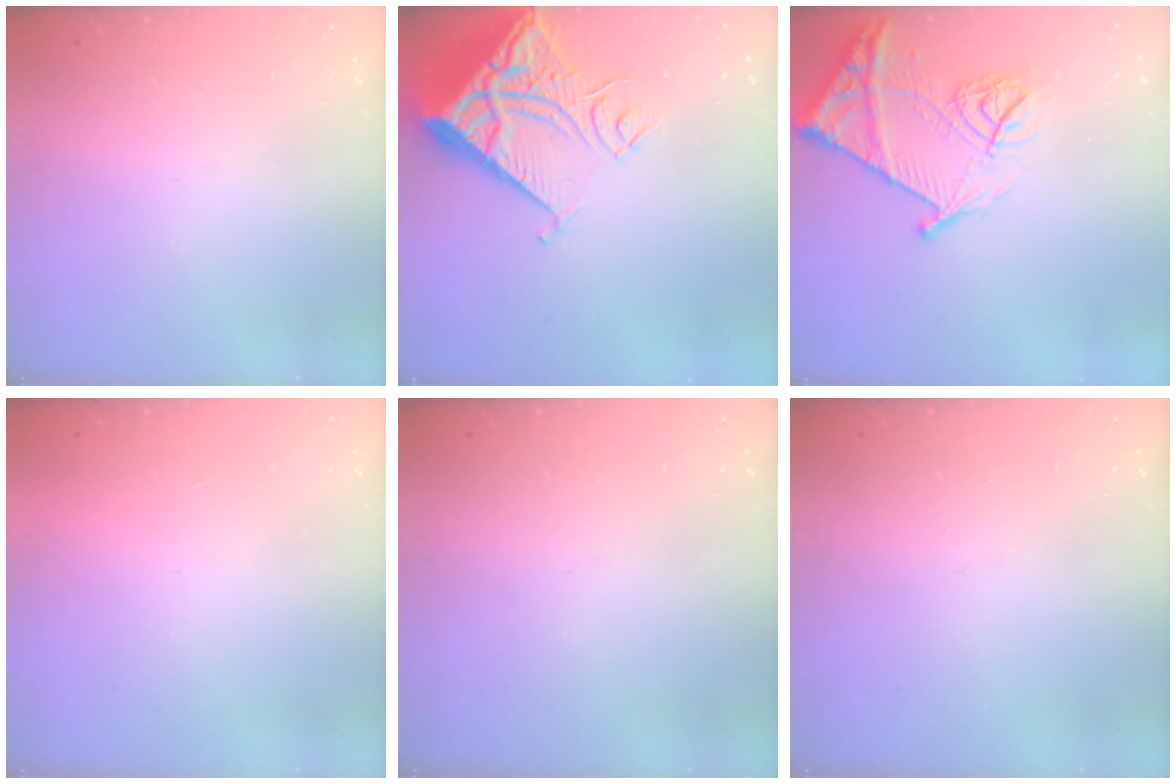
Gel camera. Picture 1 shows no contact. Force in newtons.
{"total": 11.2, "press": 11.1, "slide": 1.5}
{"total": 15.9, "press": 15.8, "slide": 1.6}
{"total": 1.5, "press": 1.5, "slide": 0.1}
{"total": 0.0}
{"total": 0.0}